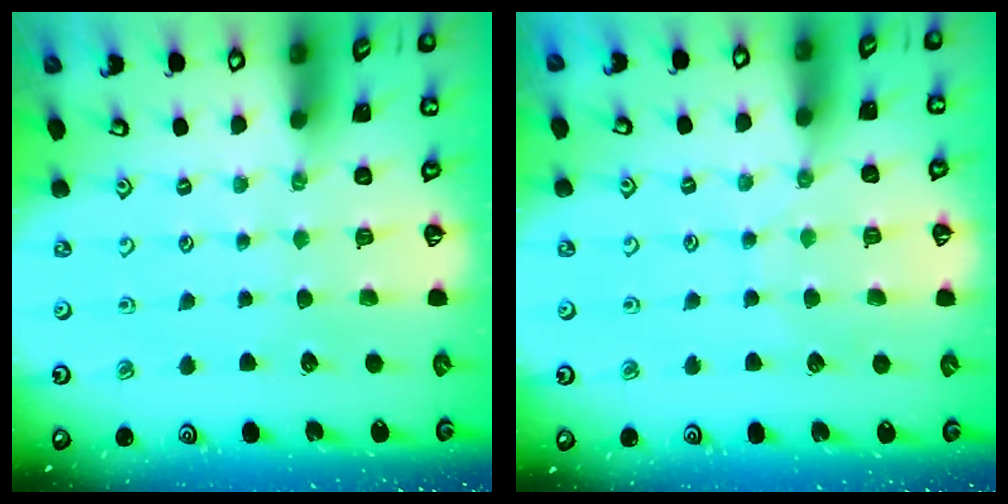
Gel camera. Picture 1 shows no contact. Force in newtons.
{"total": 4.3, "press": 4.2, "slide": 0.5}